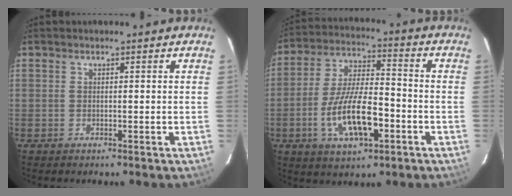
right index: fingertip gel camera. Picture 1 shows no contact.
{"total": 14.4, "force": [-5.1, 5.2, 12.5], "torque": [-0.248, -0.004, -0.085]}